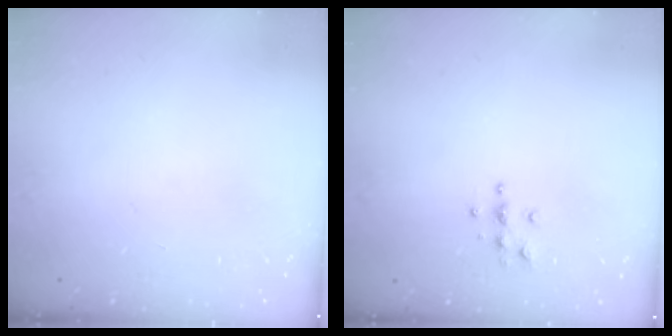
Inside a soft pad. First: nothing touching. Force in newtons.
{"total": 3.9, "press": 3.8, "slide": 0.4}